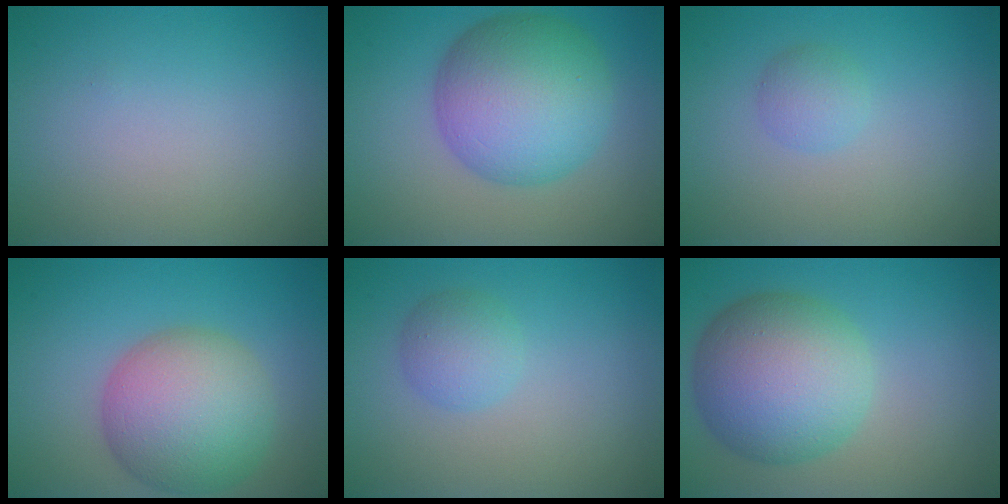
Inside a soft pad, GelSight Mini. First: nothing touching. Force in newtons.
{"total": 9.7, "press": 9.7, "slide": 0.1}
{"total": 1.6, "press": 1.6, "slide": 0.0}
{"total": 8.8, "press": 8.8, "slide": 0.4}
{"total": 2.4, "press": 2.4, "slide": 0.1}
{"total": 9.5, "press": 9.5, "slide": 0.6}